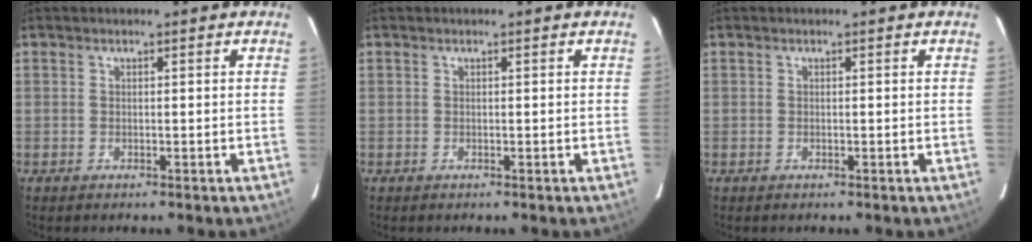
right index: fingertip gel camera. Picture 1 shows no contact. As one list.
[{"total": 0.0}, {"total": 0.0}]